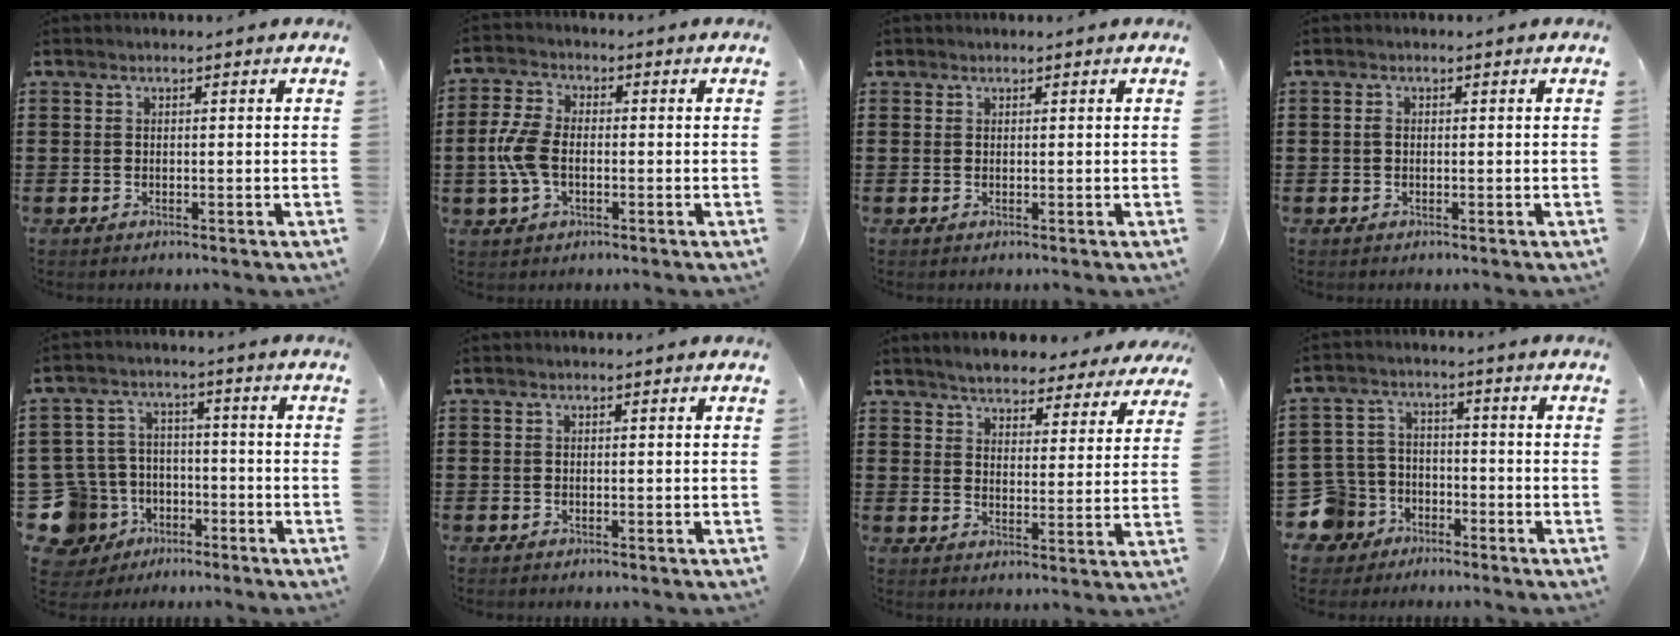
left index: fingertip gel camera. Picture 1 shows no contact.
{"total": 6.9, "force": [-0.9, 4.1, 5.5], "torque": [-0.140, -0.001, -0.024]}
{"total": 0.6, "force": [0.4, 0.4, 0.1], "torque": [-0.004, 0.003, 0.008]}
{"total": 1.6, "force": [0.1, 1.0, 1.2], "torque": [-0.034, 0.003, -0.002]}
{"total": 9.7, "force": [-4.6, 8.0, 2.7], "torque": [-0.108, 0.024, -0.088]}
{"total": 0.0}
{"total": 4.6, "force": [4.6, 0.3, 0.4], "torque": [-0.032, -0.024, 0.080]}
{"total": 7.8, "force": [-4.8, 5.8, 1.7], "torque": [-0.073, 0.020, -0.097]}